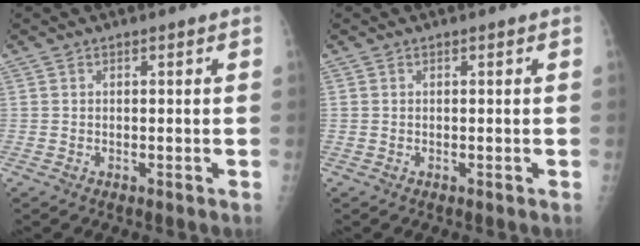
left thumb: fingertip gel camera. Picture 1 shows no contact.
{"total": 0.0}